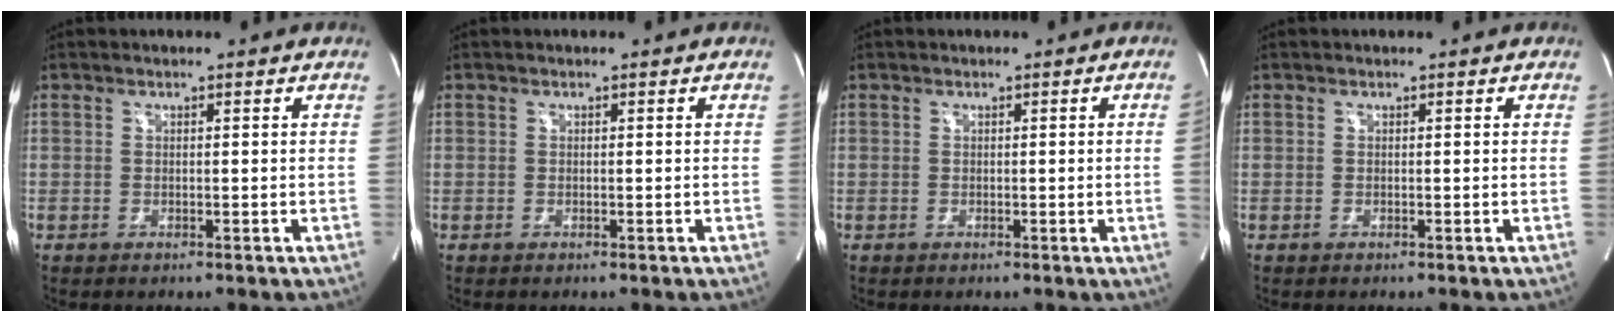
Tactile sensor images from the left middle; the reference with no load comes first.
{"total": 0.0}
{"total": 1.7, "force": [-0.1, -0.8, 1.5], "torque": [-0.017, -0.001, 0.000]}
{"total": 1.4, "force": [0.0, 0.5, -1.3], "torque": [0.013, 0.002, 0.000]}